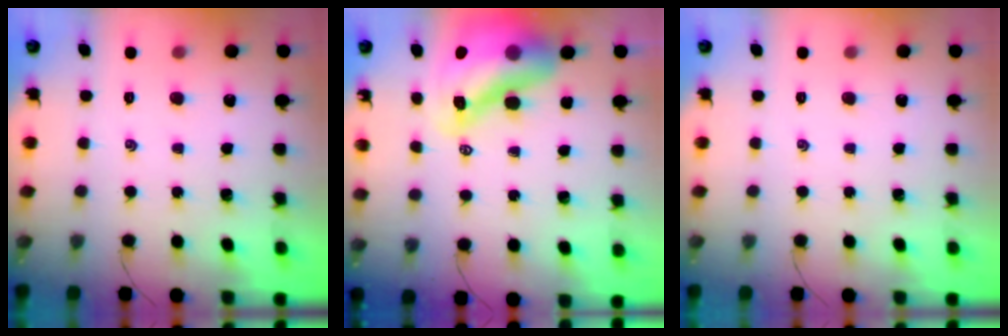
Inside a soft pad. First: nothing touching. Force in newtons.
{"total": 17.1, "press": 16.3, "slide": 5.2}
{"total": 0.0}